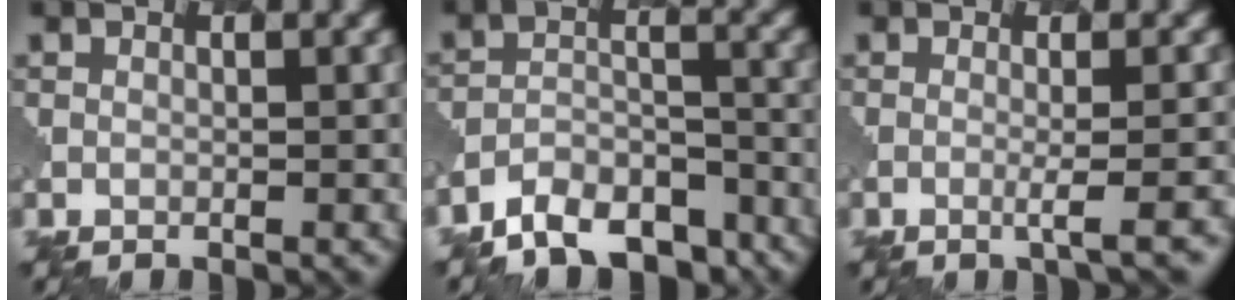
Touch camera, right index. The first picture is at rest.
{"total": 7.8, "force": [-6.5, 3.4, 2.7], "torque": [-0.042, -0.008, -0.104]}
{"total": 2.6, "force": [-0.6, 0.4, 2.5], "torque": [-0.026, 0.006, -0.020]}